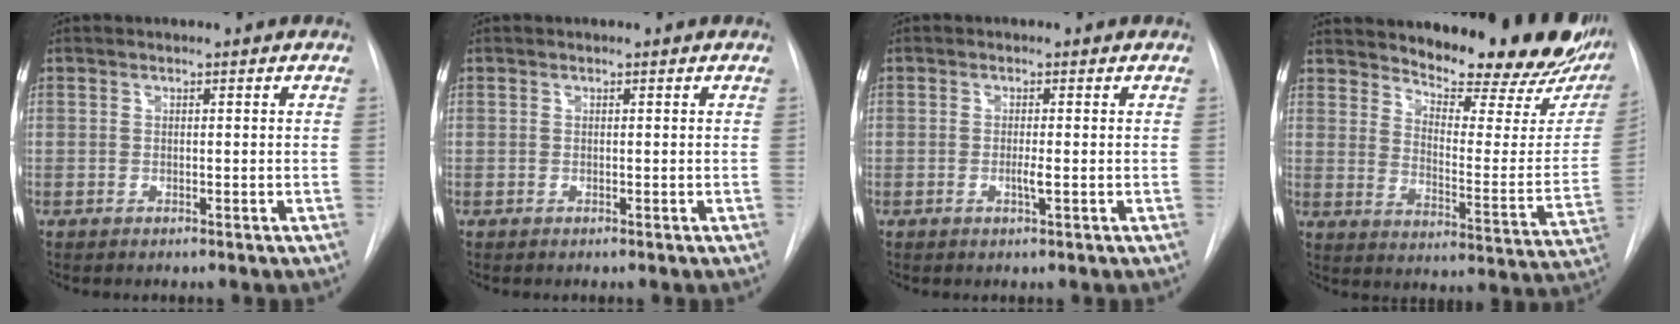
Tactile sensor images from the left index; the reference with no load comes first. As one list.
[{"total": 0.0}, {"total": 1.4, "force": [-0.3, -0.1, 1.4], "torque": [-0.027, -0.002, -0.007]}, {"total": 22.8, "force": [19.8, 5.0, 10.1], "torque": [-0.139, -0.076, 0.246]}]